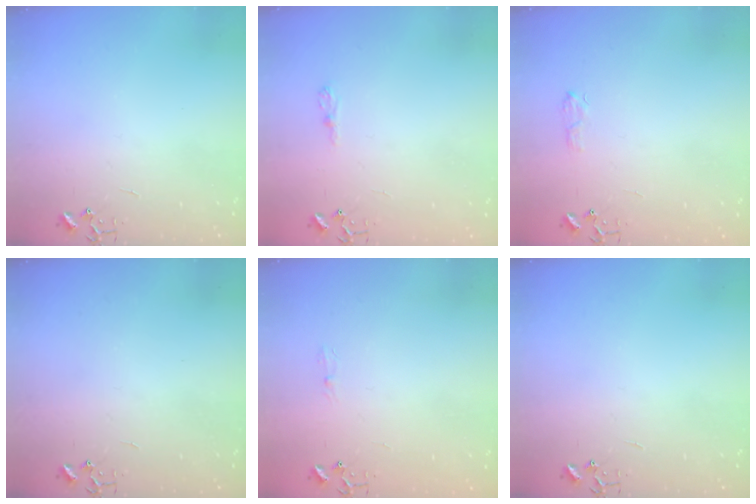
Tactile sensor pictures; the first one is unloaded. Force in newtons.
{"total": 6.0, "press": 6.0, "slide": 0.7}
{"total": 5.5, "press": 5.5, "slide": 0.8}
{"total": 0.0}
{"total": 5.5, "press": 5.4, "slide": 0.6}
{"total": 0.0}